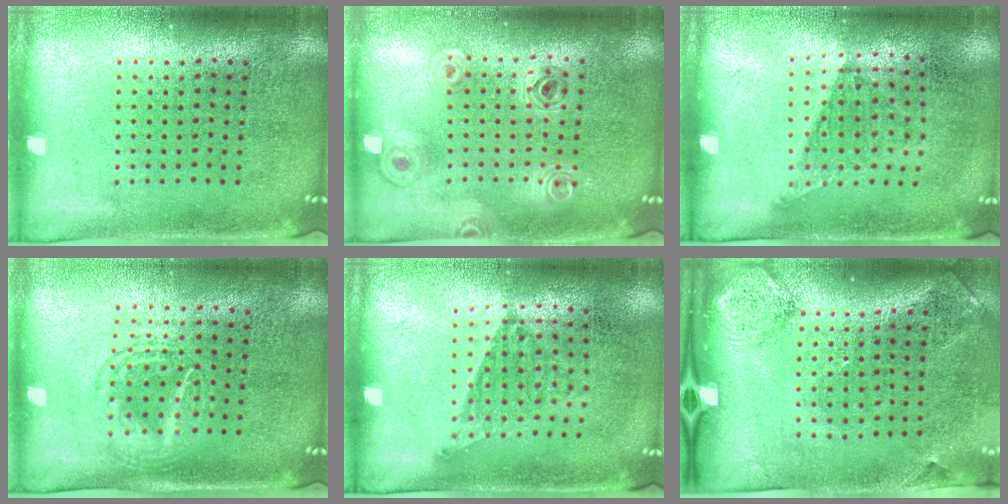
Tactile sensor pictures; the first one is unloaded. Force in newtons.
{"total": 0.9, "press": 0.9, "slide": 0.2}
{"total": 1.1, "press": 0.8, "slide": 0.8}
{"total": 1.4, "press": 1.3, "slide": 0.6}
{"total": 1.2, "press": 0.9, "slide": 0.7}
{"total": 1.9, "press": 1.1, "slide": 1.5}